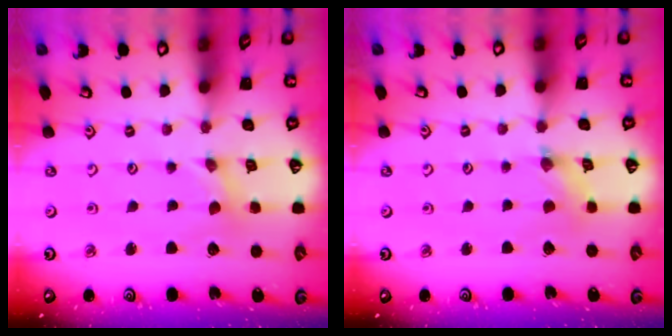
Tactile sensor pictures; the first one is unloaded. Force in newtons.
{"total": 1.0, "press": 1.0, "slide": 0.2}